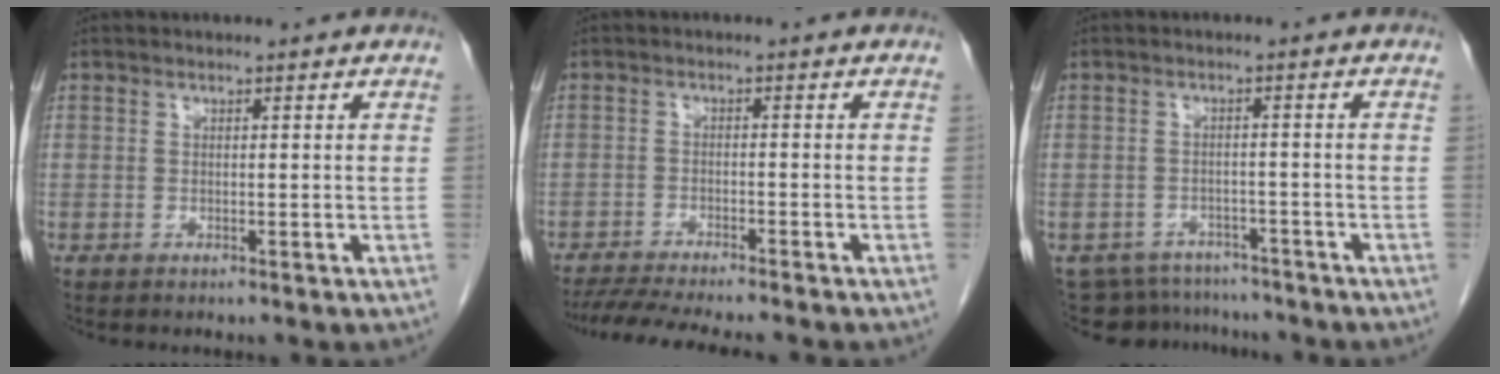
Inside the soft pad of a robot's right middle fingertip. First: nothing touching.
{"total": 11.1, "force": [-9.8, 0.8, 5.1], "torque": [-0.071, -0.012, -0.147]}
{"total": 8.2, "force": [-7.6, 3.2, 0.1], "torque": [0.000, 0.013, -0.098]}